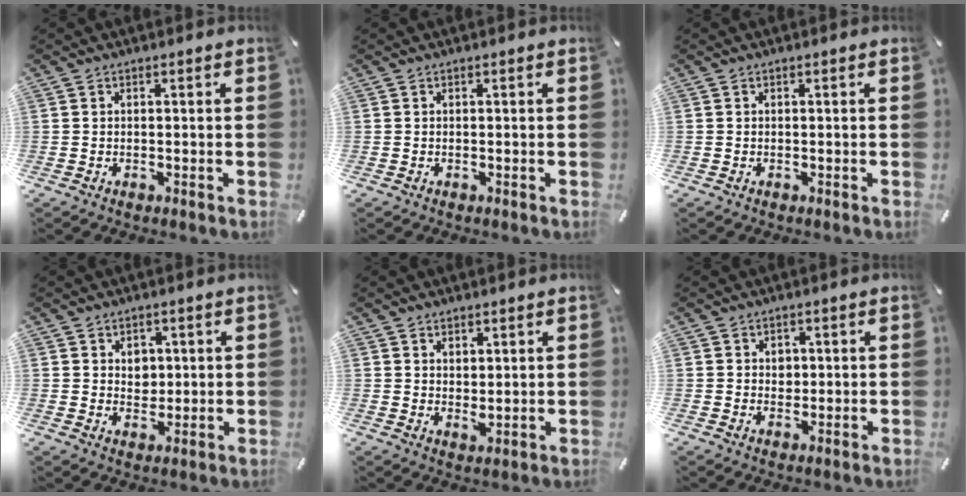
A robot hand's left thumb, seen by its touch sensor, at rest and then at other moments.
{"total": 0.0}
{"total": 0.0}
{"total": 4.1, "force": [1.4, 3.6, 1.1], "torque": [-0.009, -0.003, 0.021]}
{"total": 2.4, "force": [1.7, 1.7, 0.5], "torque": [-0.005, -0.009, 0.031]}
{"total": 2.4, "force": [0.5, 2.2, 0.6], "torque": [-0.001, -0.003, 0.004]}